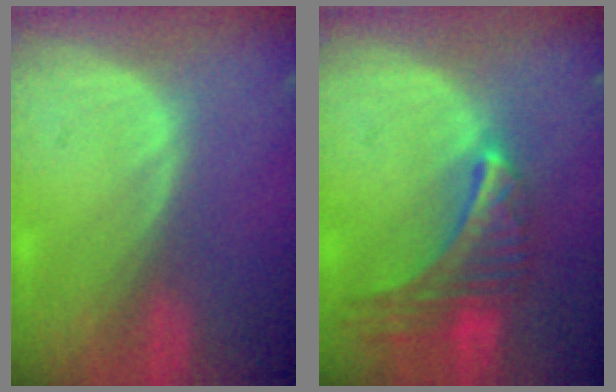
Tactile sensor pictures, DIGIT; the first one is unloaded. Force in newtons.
{"total": 9.0, "press": 7.9, "slide": 4.3}